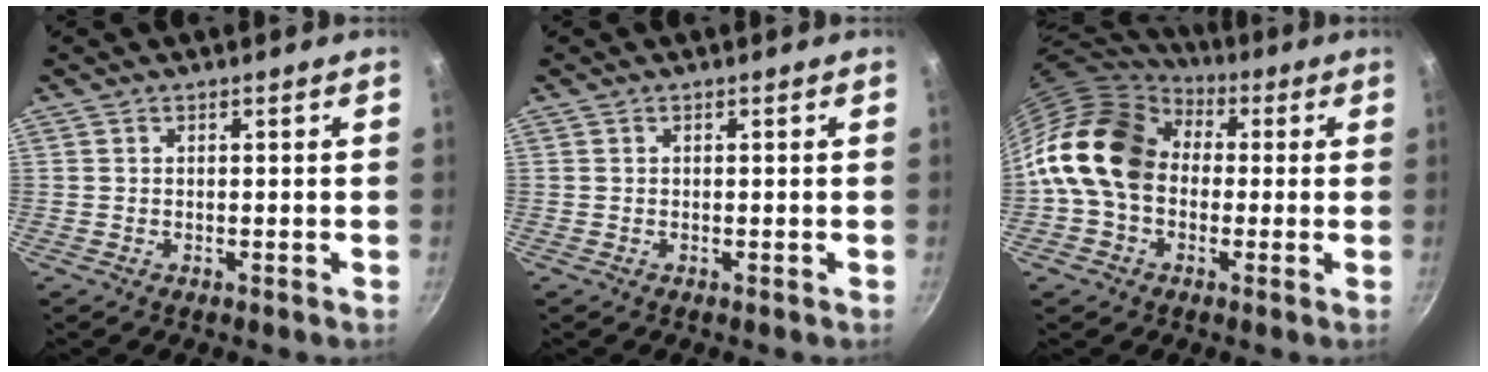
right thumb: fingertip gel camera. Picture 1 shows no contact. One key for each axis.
{"total": 0.0}
{"total": 17.8, "fx": 1.2, "fy": 13.5, "fz": 11.6, "tx": -0.191, "ty": 0.039, "tz": 0.005}